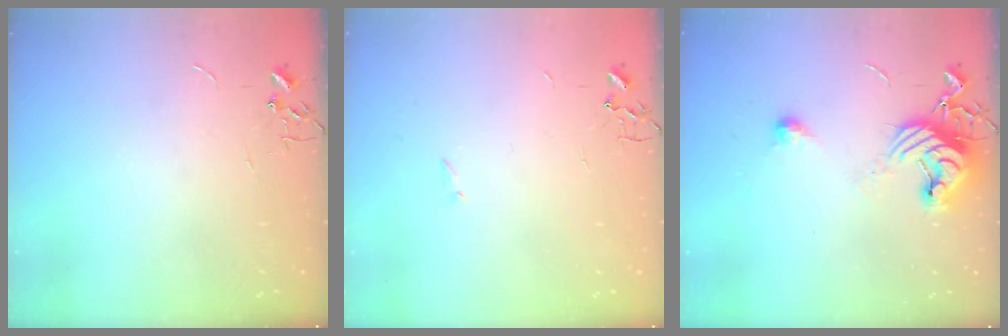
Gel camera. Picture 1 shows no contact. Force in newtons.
{"total": 0.8, "press": 0.8, "slide": 0.2}
{"total": 11.4, "press": 11.4, "slide": 0.9}